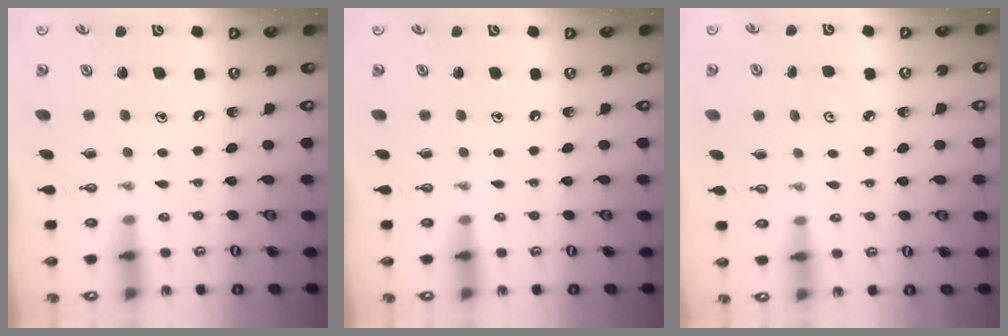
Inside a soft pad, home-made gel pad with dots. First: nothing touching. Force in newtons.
{"total": 0.0}
{"total": 3.3, "press": 3.2, "slide": 0.5}